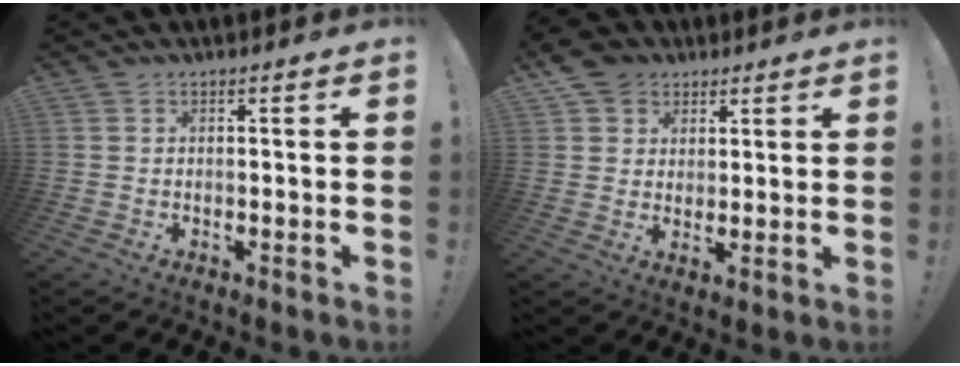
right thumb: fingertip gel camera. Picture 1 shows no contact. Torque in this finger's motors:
{"motor_torque": [0.82, 0.76, -0.26, 0.23, 0.05]}